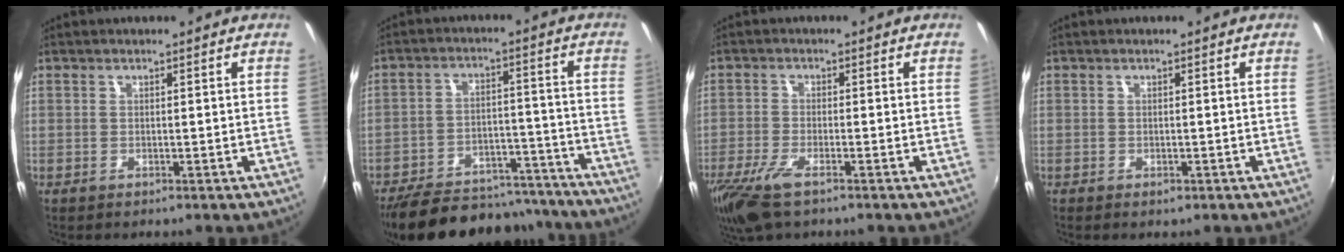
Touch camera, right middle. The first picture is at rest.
{"total": 25.8, "force": [-22.1, 9.1, 9.7], "torque": [-0.196, 0.018, -0.289]}
{"total": 8.2, "force": [-5.4, 2.3, 5.7], "torque": [-0.139, -0.029, -0.105]}
{"total": 0.9, "force": [-0.5, 0.6, 0.5], "torque": [-0.008, -0.003, -0.008]}